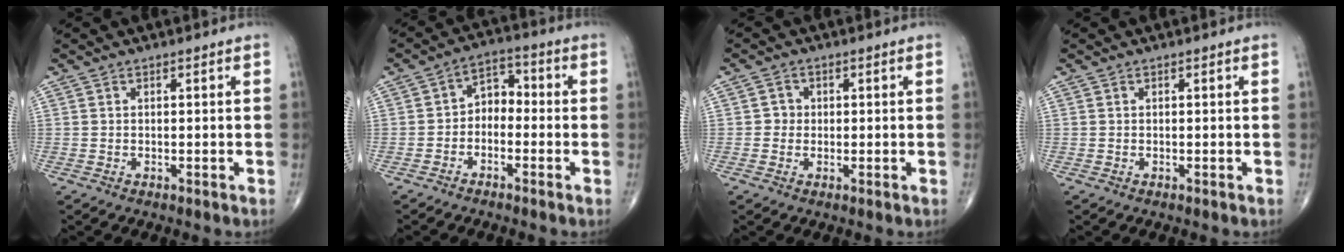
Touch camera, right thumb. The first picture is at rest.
{"total": 5.5, "force": [-1.4, 4.0, 3.5], "torque": [-0.034, 0.035, -0.041]}
{"total": 2.1, "force": [0.0, 2.0, 0.5], "torque": [0.004, 0.006, -0.004]}
{"total": 0.0}